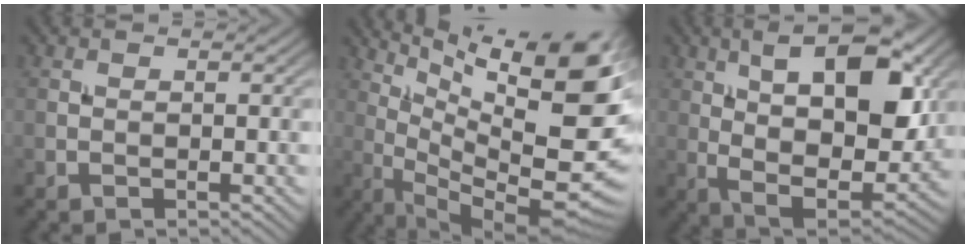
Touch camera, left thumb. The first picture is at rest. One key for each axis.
{"total": 16.1, "fx": 5.4, "fy": 4.1, "fz": 14.6, "tx": -0.216, "ty": 0.007, "tz": 0.117}
{"total": 15.4, "fx": 4.5, "fy": 7.4, "fz": 12.7, "tx": -0.211, "ty": 0.001, "tz": 0.075}